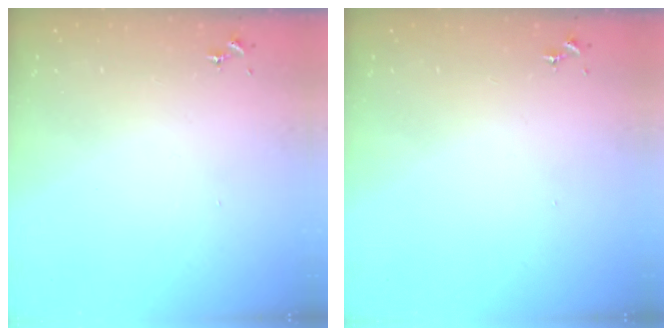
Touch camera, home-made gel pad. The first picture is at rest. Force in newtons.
{"total": 0.0}